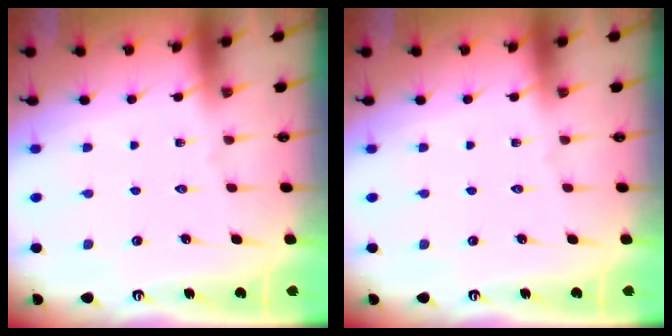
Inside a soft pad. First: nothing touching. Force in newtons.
{"total": 0.0}